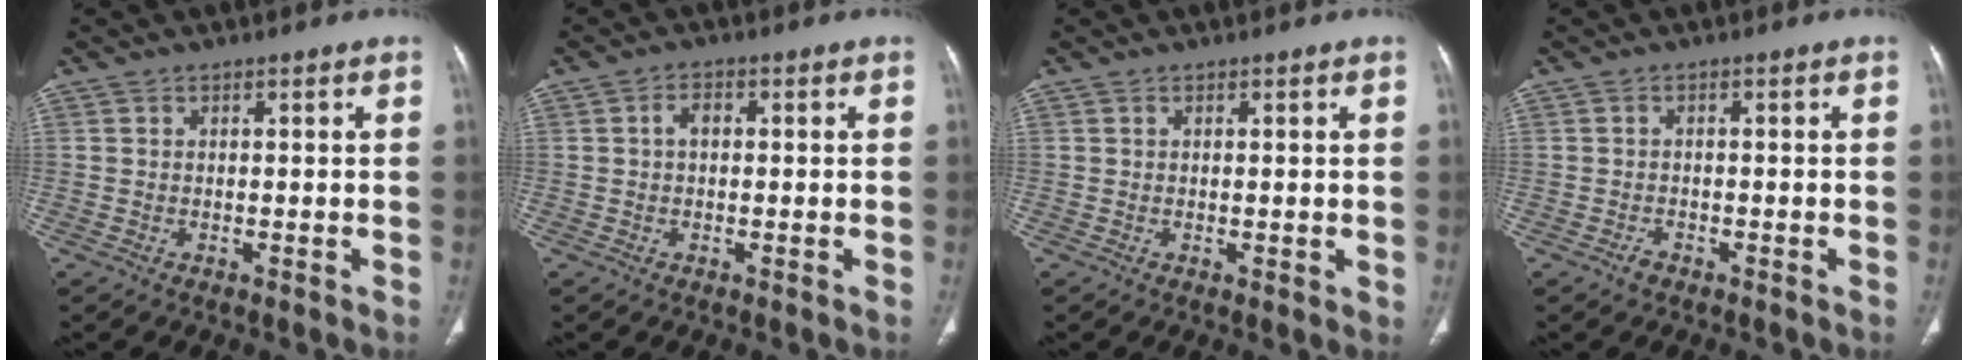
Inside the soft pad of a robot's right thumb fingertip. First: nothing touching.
{"total": 2.4, "force": [0.1, 1.5, 1.8], "torque": [-0.028, 0.010, -0.002]}
{"total": 0.9, "force": [0.1, 0.3, 0.8], "torque": [-0.015, -0.006, 0.002]}
{"total": 1.5, "force": [-1.1, 1.0, 0.5], "torque": [-0.010, 0.004, -0.019]}